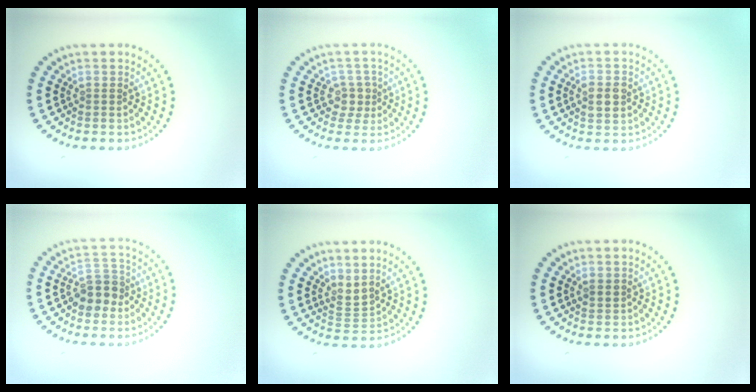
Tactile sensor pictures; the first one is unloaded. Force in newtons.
{"total": 1.9, "press": 1.5, "slide": 1.2}
{"total": 2.2, "press": 2.2, "slide": 0.2}
{"total": 3.4, "press": 3.2, "slide": 1.0}
{"total": 1.8, "press": 1.2, "slide": 1.3}
{"total": 1.0, "press": 0.9, "slide": 0.4}